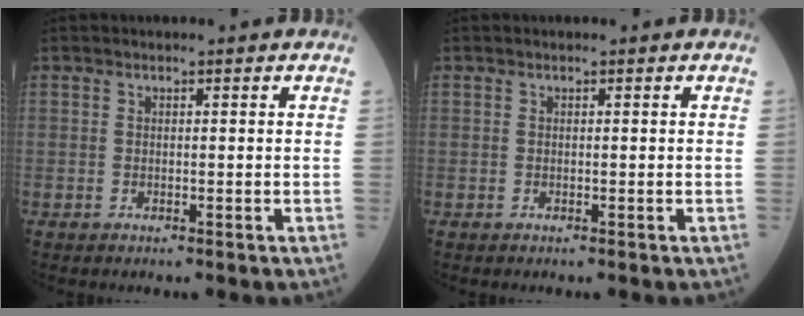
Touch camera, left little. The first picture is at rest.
{"total": 0.0}